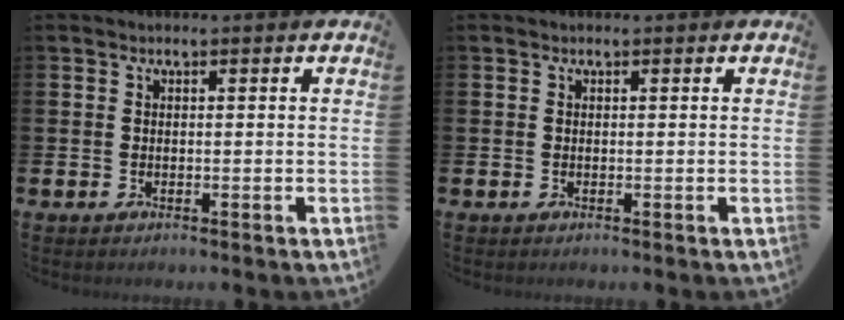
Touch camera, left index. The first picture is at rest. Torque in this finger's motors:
{"motor_torque": [0.85, -1.28, 0.09, -0.01]}